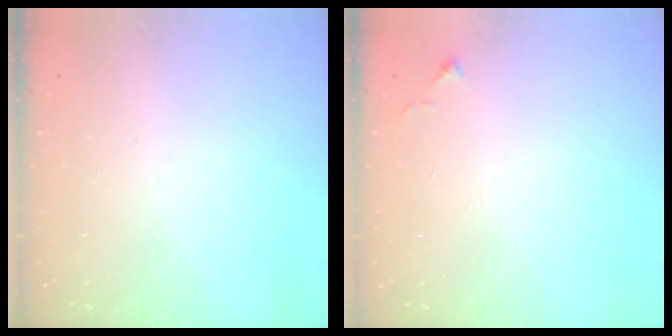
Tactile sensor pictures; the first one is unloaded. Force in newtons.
{"total": 3.2, "press": 3.2, "slide": 0.6}